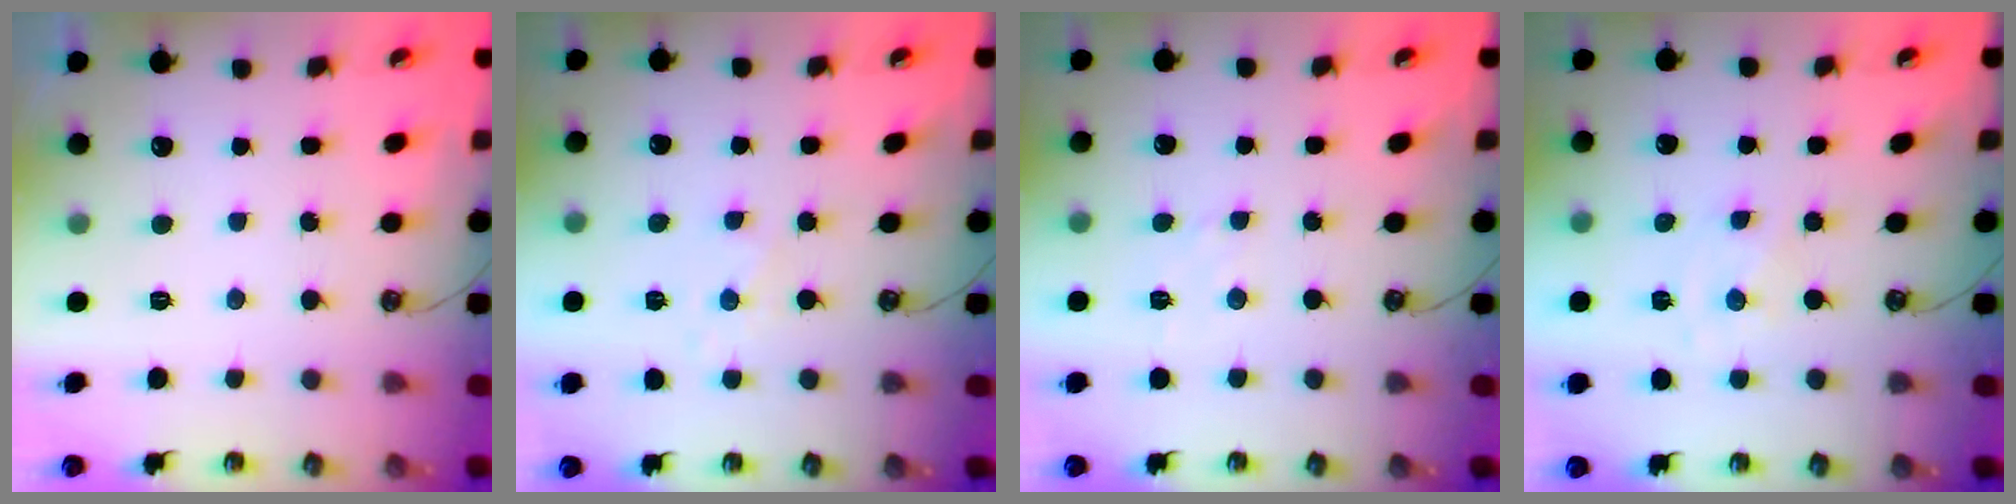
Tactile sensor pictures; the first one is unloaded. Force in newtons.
{"total": 2.7, "press": 2.7, "slide": 0.4}
{"total": 2.2, "press": 2.2, "slide": 0.3}
{"total": 0.0}